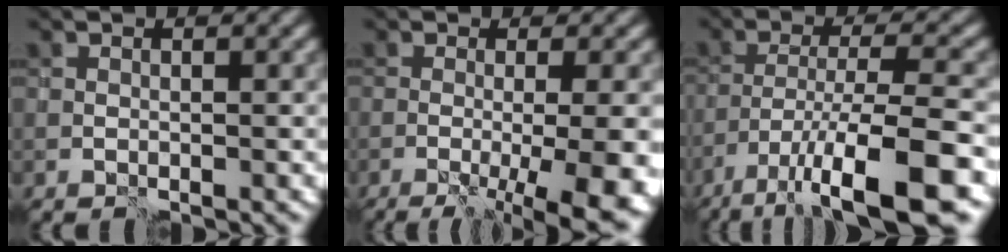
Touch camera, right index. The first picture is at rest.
{"total": 9.4, "force": [-3.1, 2.4, 8.6], "torque": [-0.088, -0.013, -0.038]}
{"total": 10.4, "force": [-7.3, 1.3, 7.3], "torque": [-0.122, 0.005, -0.120]}